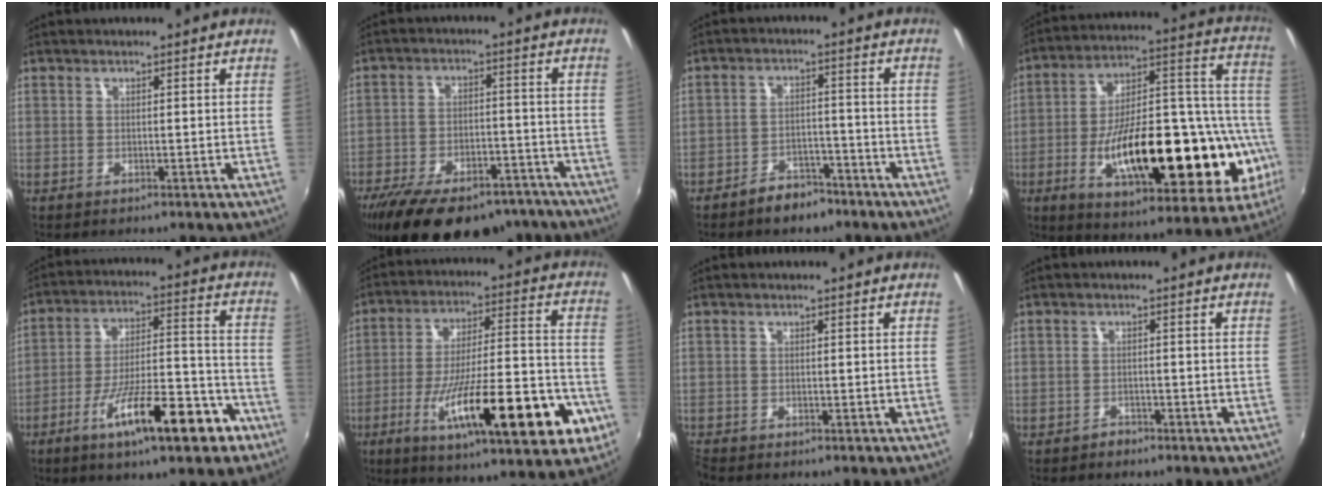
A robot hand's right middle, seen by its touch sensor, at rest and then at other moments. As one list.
[{"total": 23.8, "force": [-18.0, 10.2, 11.7], "torque": [-0.230, -0.012, -0.249]}, {"total": 5.8, "force": [-4.7, 2.8, 2.1], "torque": [-0.048, 0.016, -0.063]}, {"total": 31.6, "force": [-9.4, 11.8, 27.8], "torque": [-0.422, 0.010, -0.136]}, {"total": 17.3, "force": [-9.9, 4.3, 13.5], "torque": [-0.226, -0.006, -0.154]}, {"total": 24.9, "force": [-10.8, 5.5, 21.8], "torque": [-0.348, -0.040, -0.162]}, {"total": 1.6, "force": [-1.5, 0.3, 0.2], "torque": [-0.009, -0.011, -0.034]}, {"total": 1.7, "force": [-1.4, 0.9, -0.1], "torque": [-0.001, 0.005, -0.021]}]